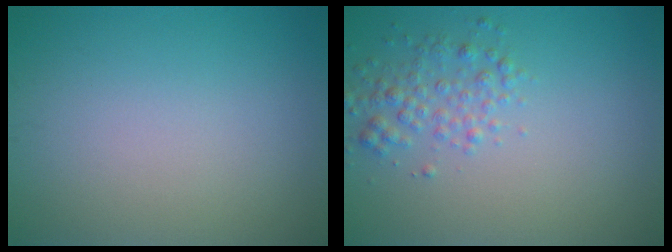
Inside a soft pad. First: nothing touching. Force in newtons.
{"total": 2.5, "press": 2.5, "slide": 0.1}